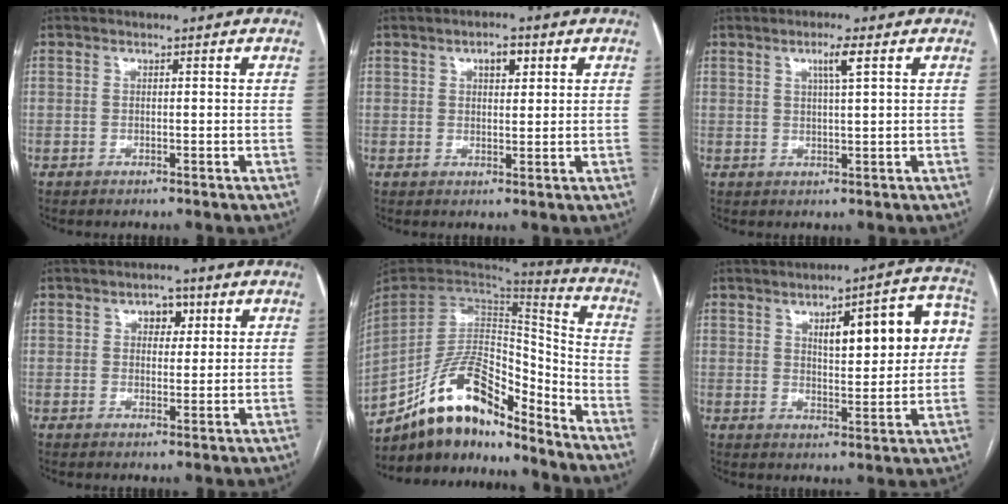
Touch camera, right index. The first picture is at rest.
{"total": 3.1, "force": [1.3, 1.4, 2.4], "torque": [-0.040, 0.006, 0.020]}
{"total": 2.9, "force": [1.3, -0.2, 2.6], "torque": [-0.051, -0.001, 0.021]}
{"total": 3.4, "force": [1.4, 2.2, 2.2], "torque": [-0.031, 0.009, 0.020]}
{"total": 17.3, "force": [-14.0, 5.2, 8.6], "torque": [-0.158, 0.042, -0.251]}
{"total": 13.0, "force": [3.2, 4.0, 12.0], "torque": [-0.150, 0.033, 0.043]}